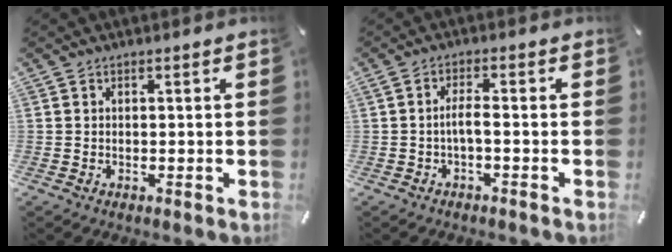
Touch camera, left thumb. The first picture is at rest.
{"total": 4.0, "force": [-1.1, 0.9, 3.7], "torque": [-0.073, 0.001, -0.023]}